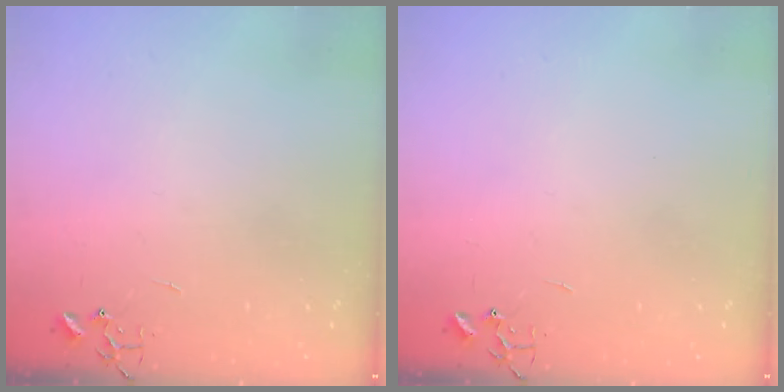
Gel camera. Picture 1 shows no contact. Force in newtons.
{"total": 0.0}